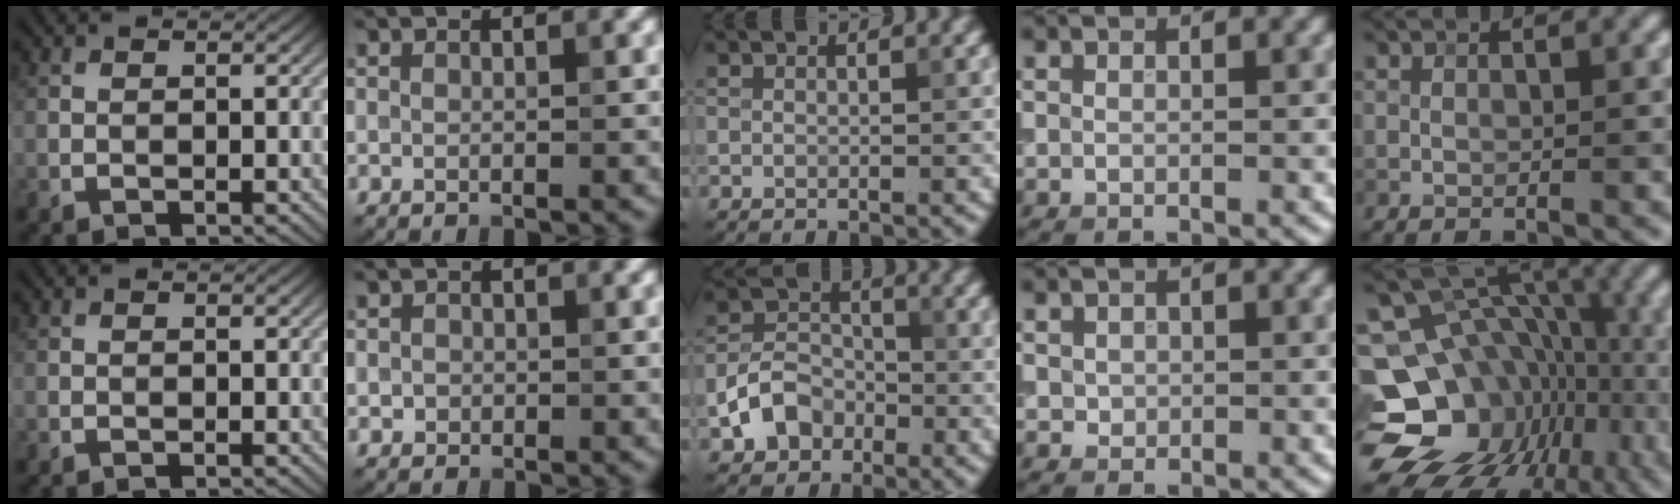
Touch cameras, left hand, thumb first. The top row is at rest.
{"index": {"total": 0.8, "force": [-0.1, 0.7, 0.1], "torque": [0.004, -0.003, -0.004]}, "middle": {"total": 4.4, "force": [-2.0, 3.4, 2.1], "torque": [-0.038, 0.002, -0.042]}, "ring": {"total": 0.9, "force": [0.0, 0.8, 0.3], "torque": [-0.007, -0.003, 0.003]}, "little": {"total": 18.2, "force": [-5.5, 14.3, 9.9], "torque": [-0.169, -0.001, -0.070]}}